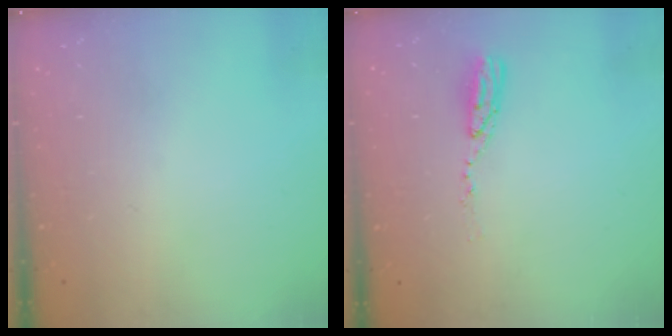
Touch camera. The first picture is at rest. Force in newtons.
{"total": 5.1, "press": 5.1, "slide": 0.3}